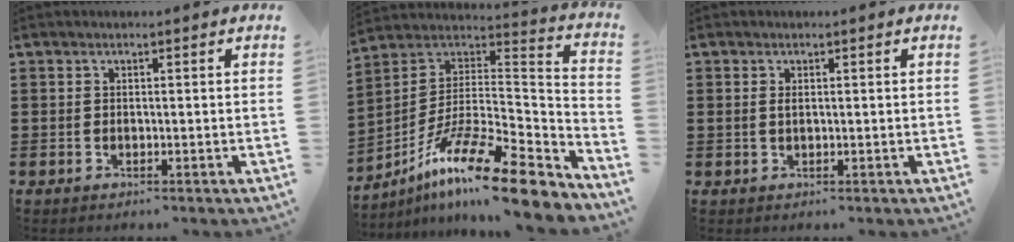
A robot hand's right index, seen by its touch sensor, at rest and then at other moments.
{"total": 16.2, "force": [-11.0, 2.5, 11.6], "torque": [-0.210, 0.019, -0.195]}
{"total": 0.8, "force": [0.3, 0.4, 0.7], "torque": [-0.016, 0.002, 0.004]}